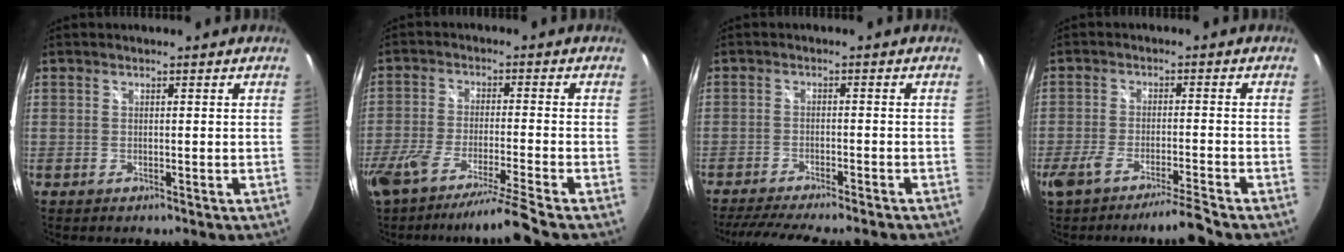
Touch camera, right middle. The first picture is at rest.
{"total": 11.8, "force": [-9.8, -1.6, 6.3], "torque": [-0.129, -0.035, -0.169]}
{"total": 12.9, "force": [-11.3, 1.3, 6.1], "torque": [-0.128, -0.024, -0.169]}
{"total": 6.9, "force": [-5.8, -0.8, 3.7], "torque": [-0.083, -0.015, -0.103]}